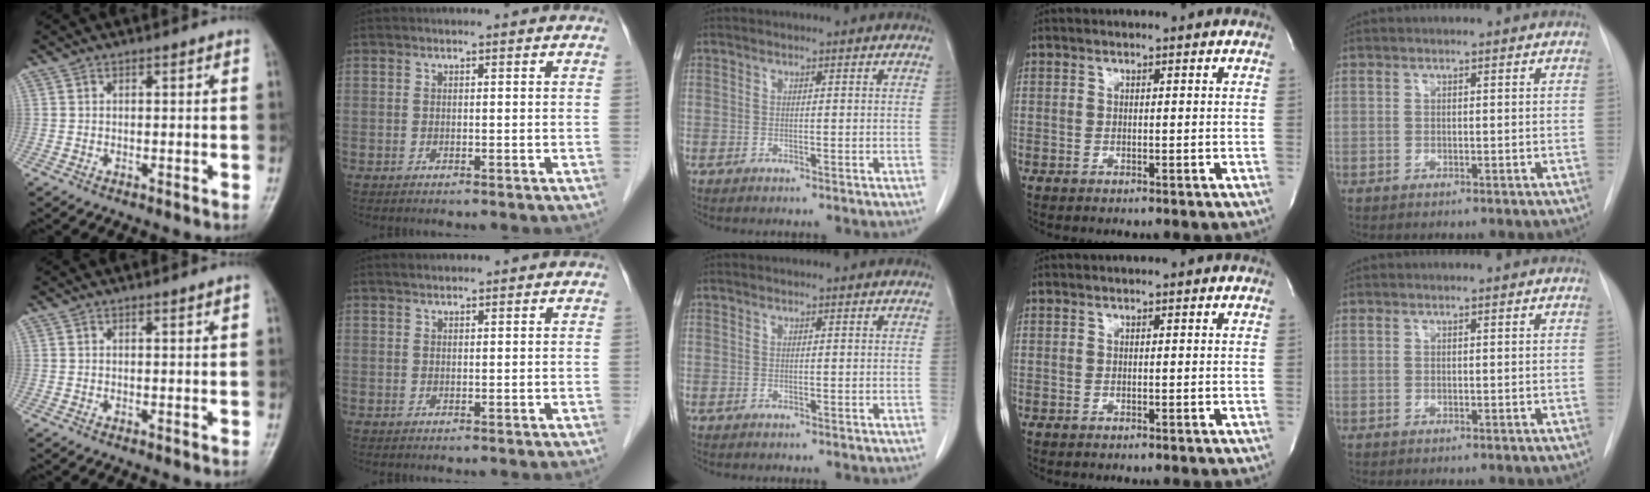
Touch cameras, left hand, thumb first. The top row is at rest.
{"thumb": {"total": 0.9, "force": [0.5, 0.0, 0.7], "torque": [-0.010, -0.002, 0.006]}, "index": {"total": 1.0, "force": [1.0, 0.2, 0.3], "torque": [-0.013, 0.009, 0.021]}}